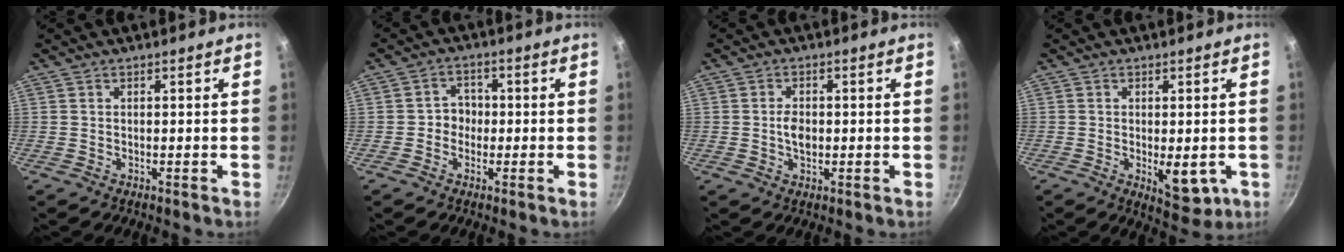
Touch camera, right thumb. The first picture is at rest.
{"total": 4.1, "force": [-0.6, 3.6, 1.8], "torque": [0.000, 0.015, -0.020]}
{"total": 3.3, "force": [-0.2, 2.2, 2.6], "torque": [-0.039, 0.001, -0.007]}
{"total": 7.0, "force": [-1.8, 3.4, 5.9], "torque": [-0.066, -0.012, -0.016]}